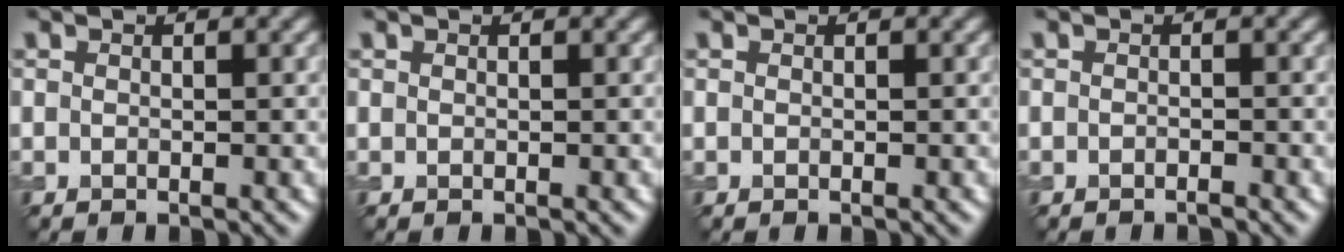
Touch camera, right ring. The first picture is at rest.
{"total": 0.0}
{"total": 0.0}
{"total": 0.5, "force": [-0.5, 0.1, 0.2], "torque": [-0.001, 0.001, -0.007]}